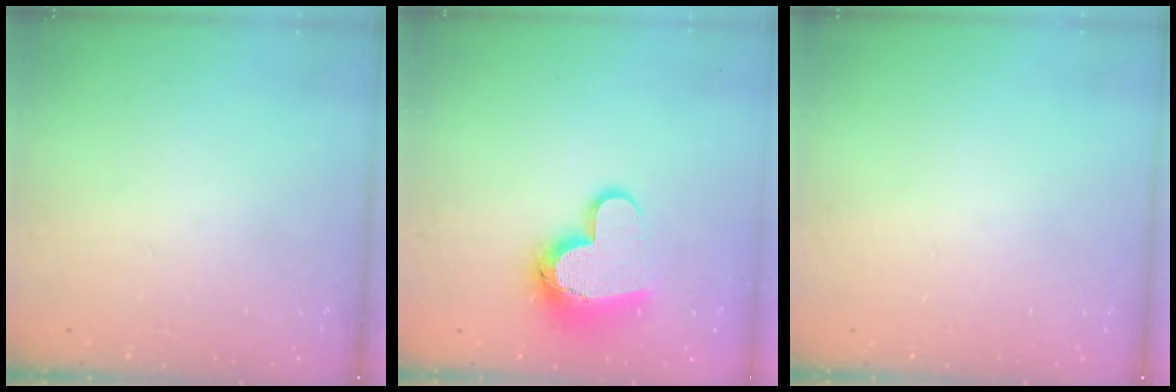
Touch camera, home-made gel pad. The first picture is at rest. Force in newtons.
{"total": 12.4, "press": 12.3, "slide": 1.2}
{"total": 0.0}